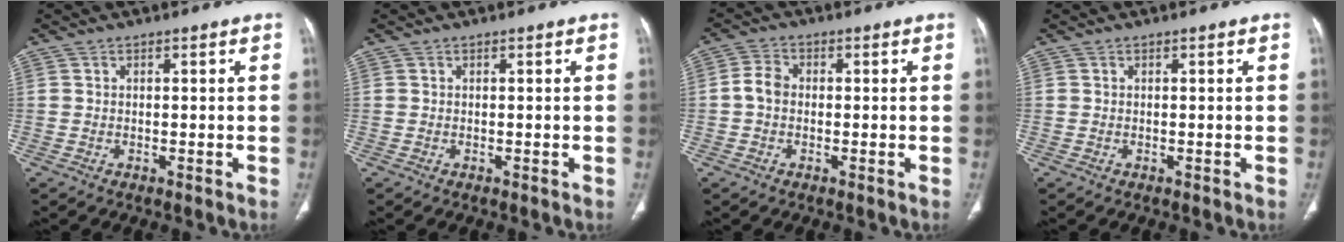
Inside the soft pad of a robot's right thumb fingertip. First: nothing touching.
{"total": 0.0}
{"total": 3.8, "force": [-0.4, 3.0, 2.4], "torque": [-0.042, 0.012, -0.013]}
{"total": 0.0}